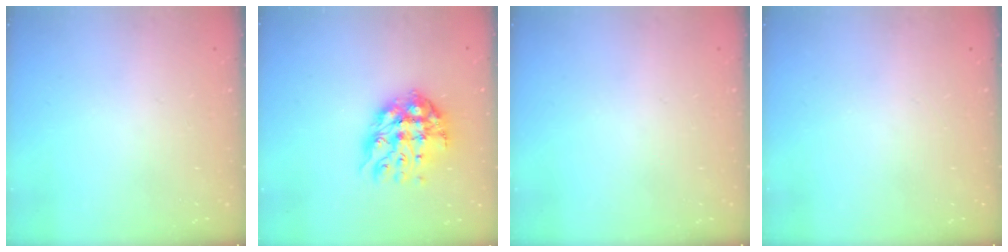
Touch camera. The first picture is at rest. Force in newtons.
{"total": 14.3, "press": 14.2, "slide": 1.2}
{"total": 0.0}
{"total": 0.0}